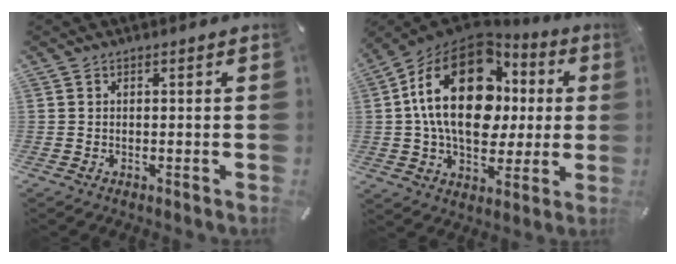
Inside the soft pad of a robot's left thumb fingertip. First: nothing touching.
{"total": 24.9, "force": [4.3, 16.8, 17.9], "torque": [-0.332, -0.002, 0.072]}